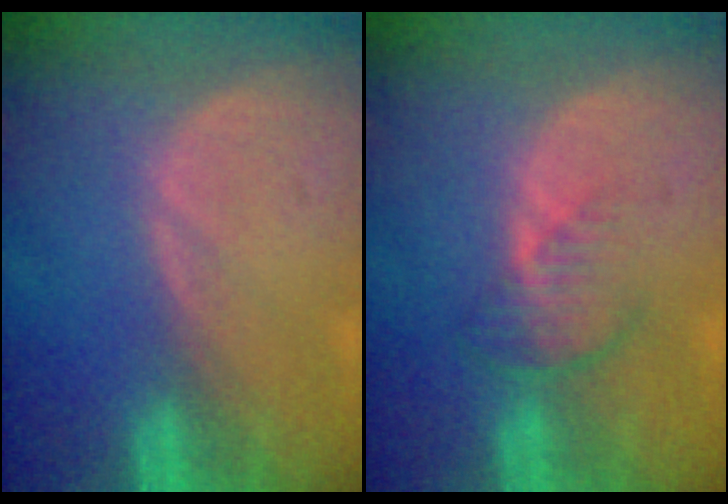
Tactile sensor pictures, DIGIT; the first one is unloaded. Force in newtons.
{"total": 3.8, "press": 3.3, "slide": 1.8}